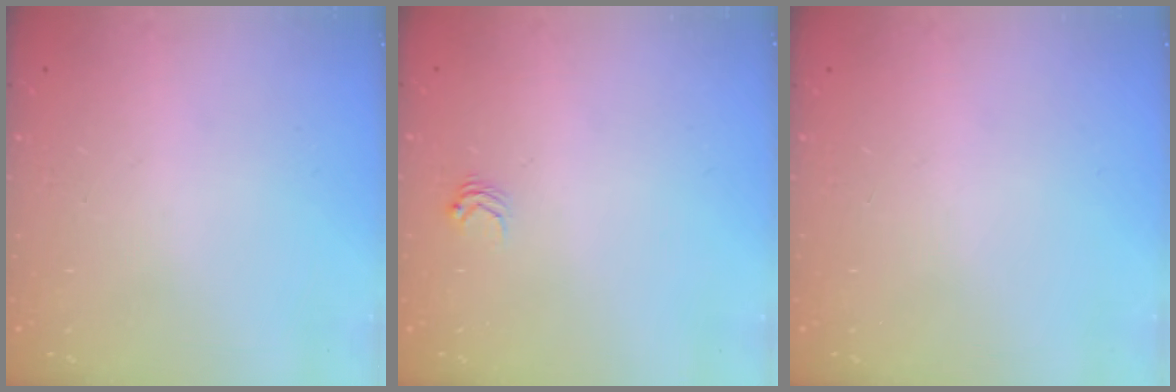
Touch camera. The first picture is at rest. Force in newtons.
{"total": 2.9, "press": 2.8, "slide": 0.4}
{"total": 0.0}